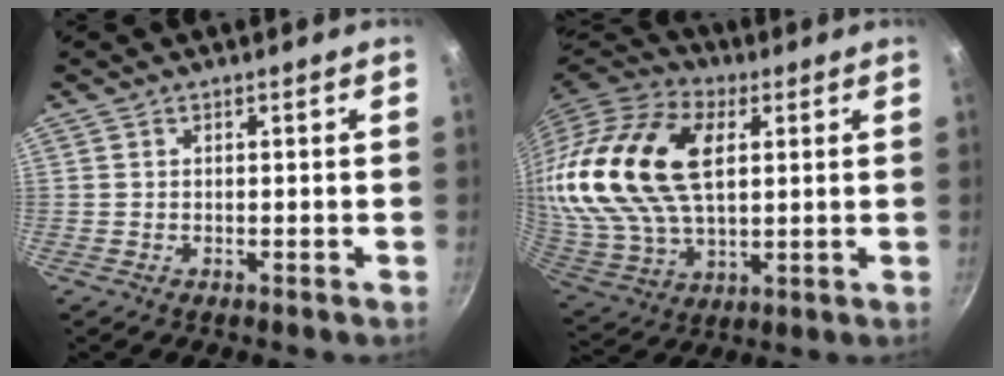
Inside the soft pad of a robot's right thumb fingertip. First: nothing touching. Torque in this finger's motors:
{"motor_torque": [-0.86, 2.53, 1.88, -0.79, 0.34]}